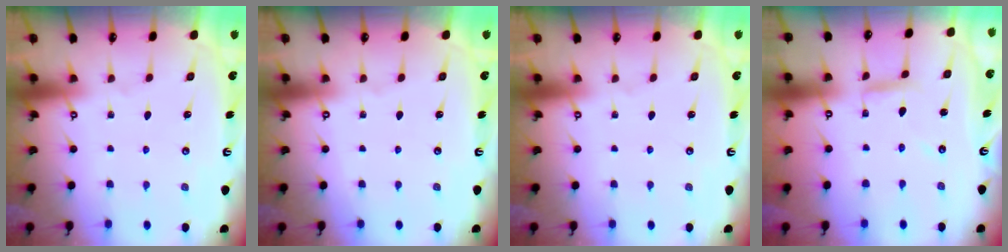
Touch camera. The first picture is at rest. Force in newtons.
{"total": 0.0}
{"total": 0.0}
{"total": 5.1, "press": 5.1, "slide": 0.4}